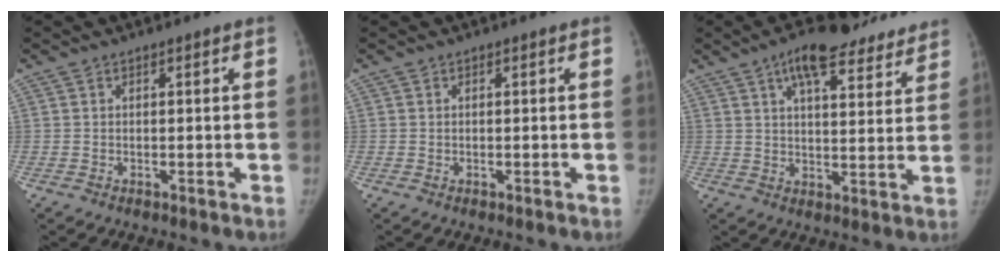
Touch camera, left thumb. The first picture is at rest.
{"total": 0.0}
{"total": 15.2, "force": [10.9, 5.3, 9.1], "torque": [-0.100, -0.028, 0.157]}